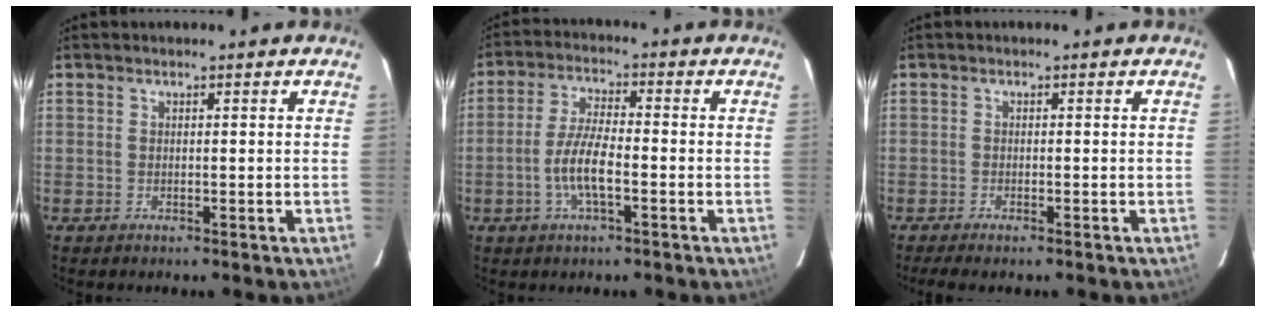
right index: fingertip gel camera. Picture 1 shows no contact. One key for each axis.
{"total": 7.0, "fx": -2.4, "fy": 1.8, "fz": 6.4, "tx": -0.131, "ty": 0.001, "tz": -0.047}
{"total": 2.7, "fx": -2.2, "fy": 0.2, "fz": 1.5, "tx": -0.037, "ty": -0.010, "tz": -0.040}